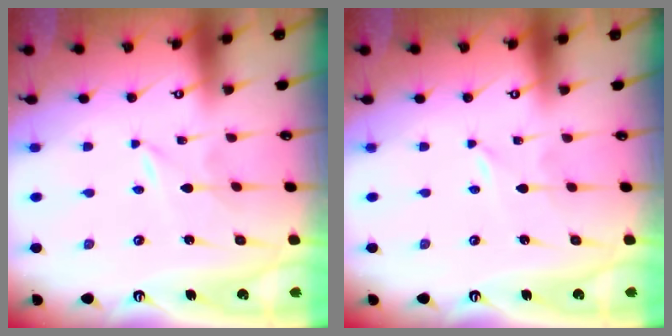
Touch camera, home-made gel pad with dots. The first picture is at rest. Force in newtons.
{"total": 0.0}